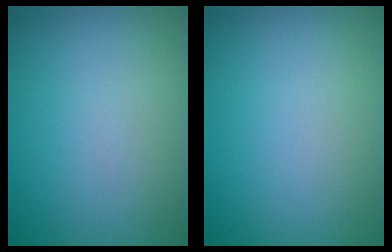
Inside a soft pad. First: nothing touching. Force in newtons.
{"total": 0.0}